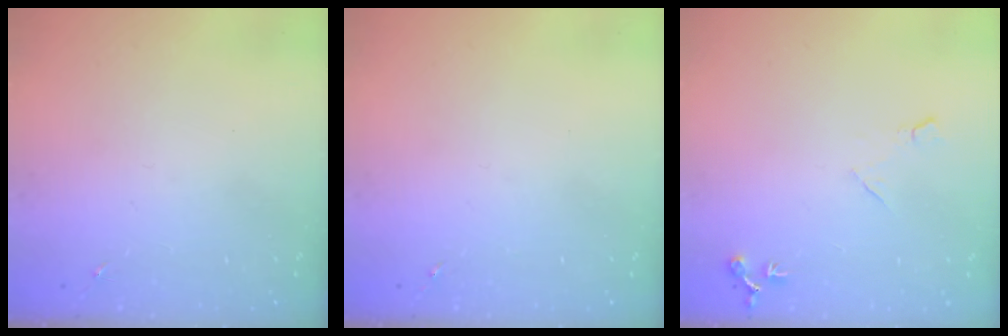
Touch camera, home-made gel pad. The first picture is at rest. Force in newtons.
{"total": 0.0}
{"total": 7.0, "press": 7.0, "slide": 0.8}